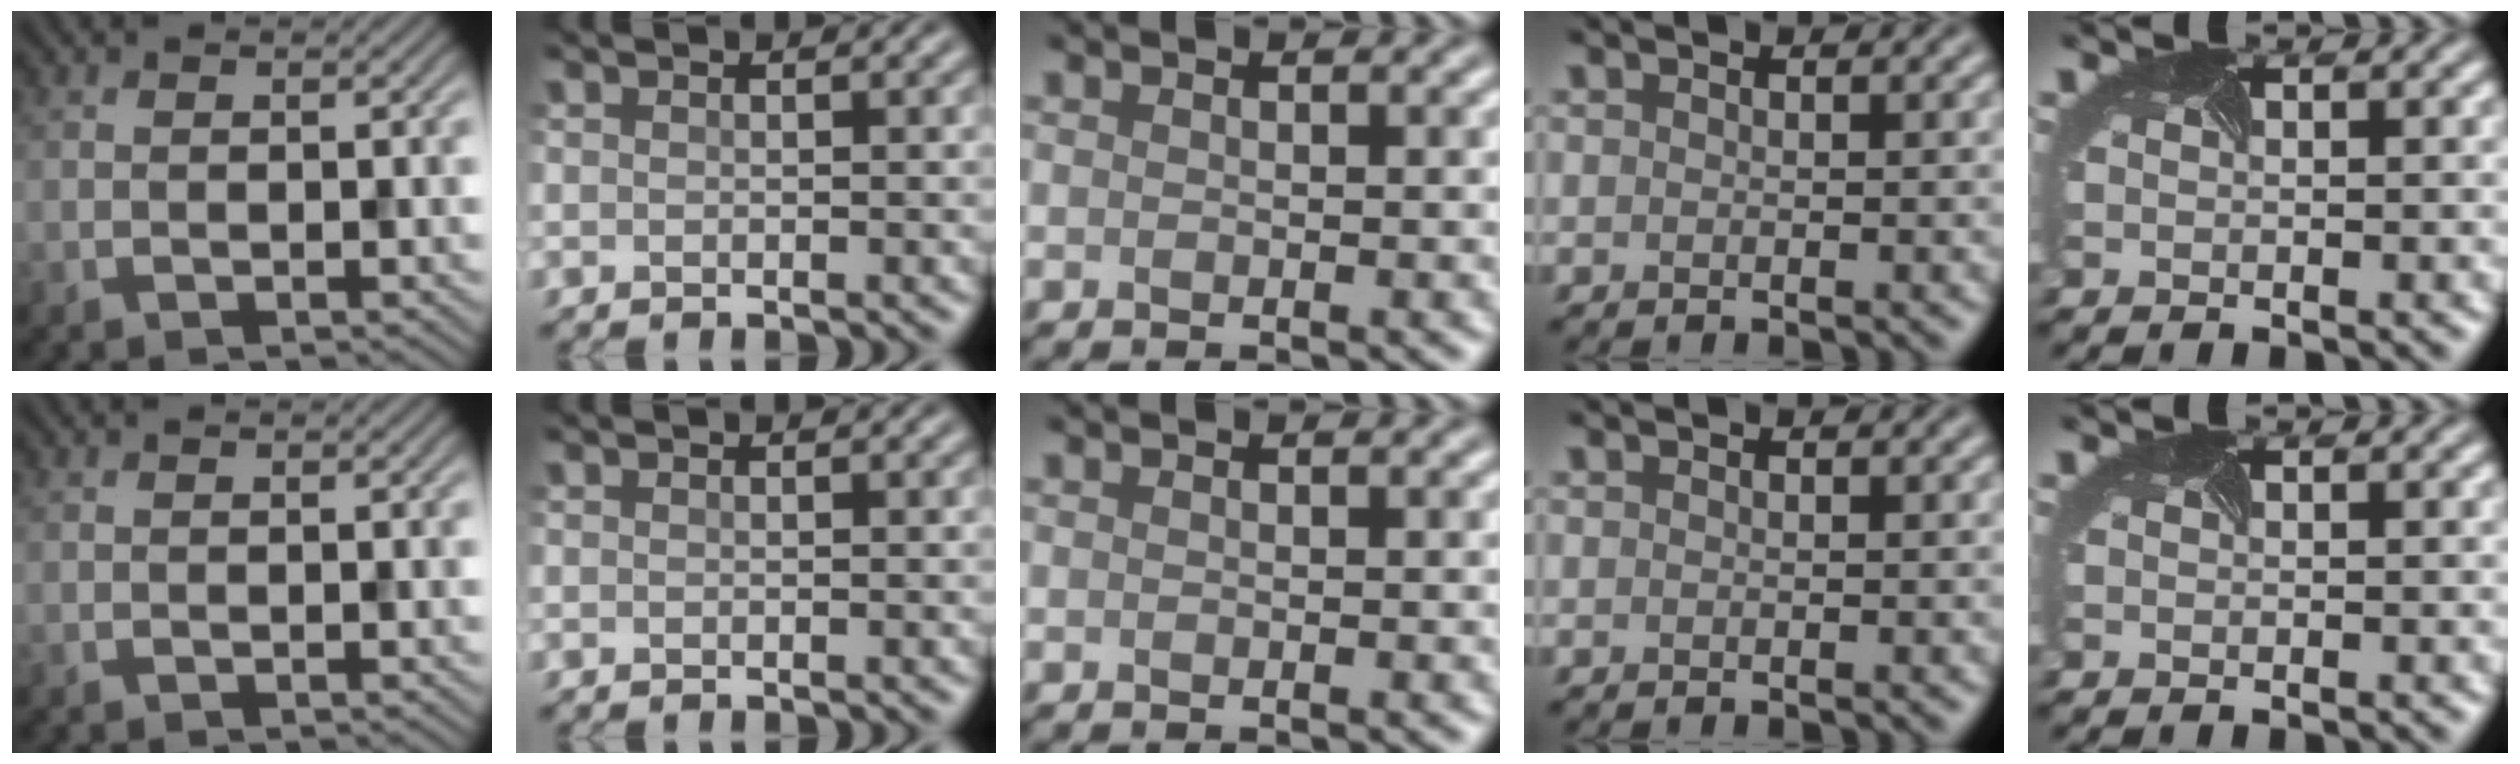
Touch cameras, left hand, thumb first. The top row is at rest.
{}